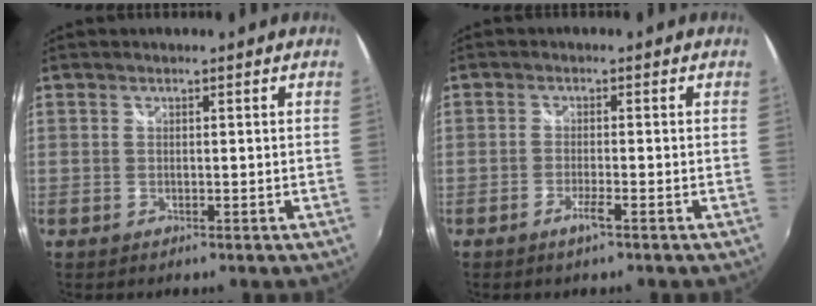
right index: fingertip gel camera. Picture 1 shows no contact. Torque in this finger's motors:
{"motor_torque": [0.73, 0.59, 0.12, 0.06]}